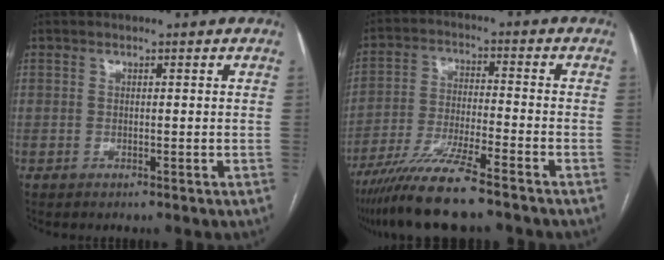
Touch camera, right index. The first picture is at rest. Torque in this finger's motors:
{"motor_torque": [1.02, -1.11, 0.81, 0.21]}